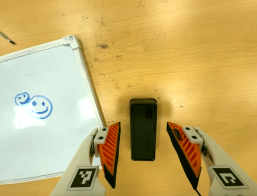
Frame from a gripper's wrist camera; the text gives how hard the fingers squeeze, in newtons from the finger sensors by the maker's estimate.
{"total": 0.0}